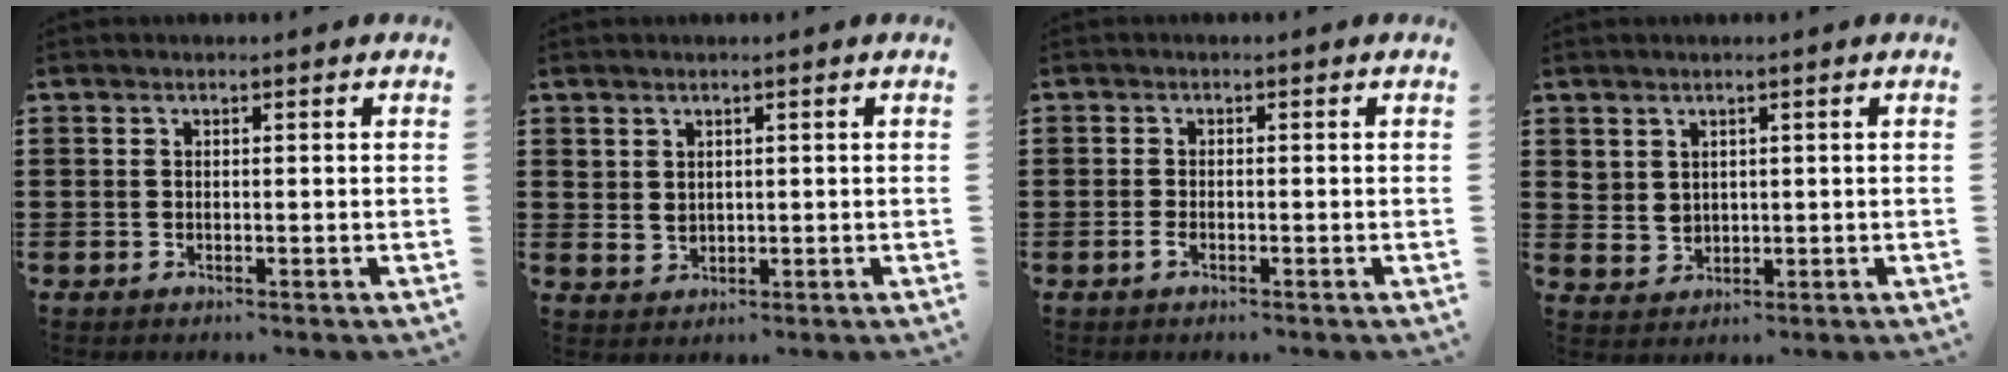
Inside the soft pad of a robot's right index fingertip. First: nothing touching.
{"total": 1.9, "force": [1.3, 1.3, 0.5], "torque": [-0.016, 0.004, 0.026]}
{"total": 1.2, "force": [-0.7, 0.4, 0.9], "torque": [-0.025, -0.005, -0.015]}
{"total": 2.5, "force": [1.6, 1.9, 0.6], "torque": [-0.021, 0.007, 0.032]}